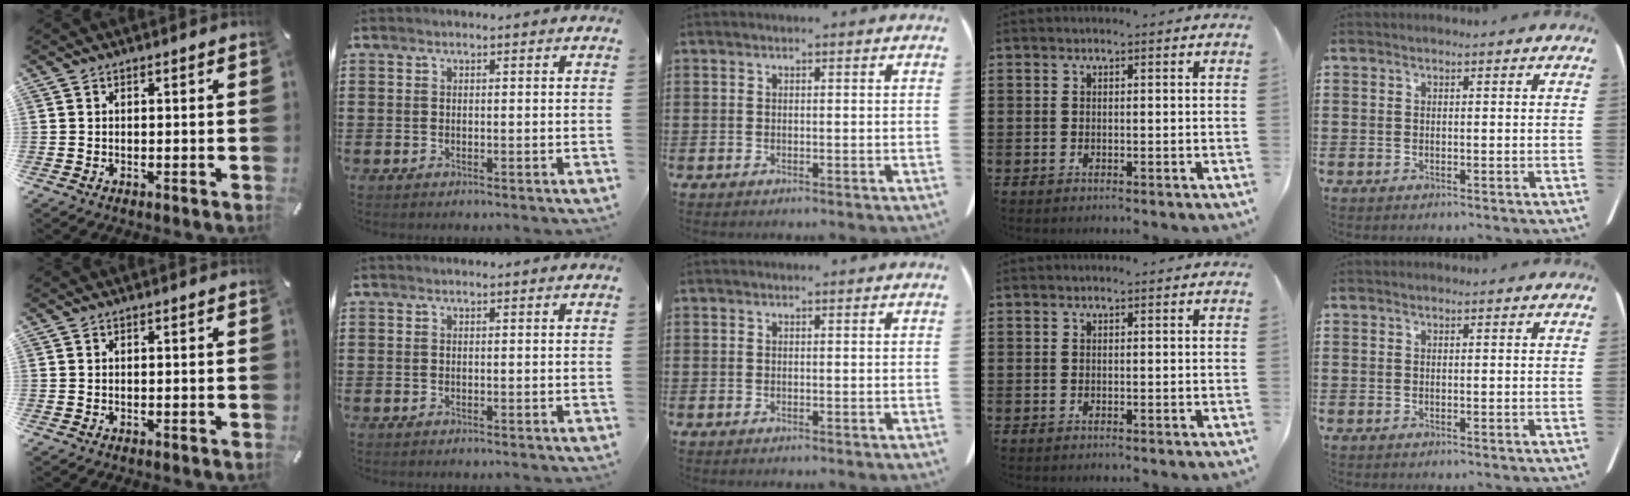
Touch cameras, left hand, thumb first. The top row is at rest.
{}